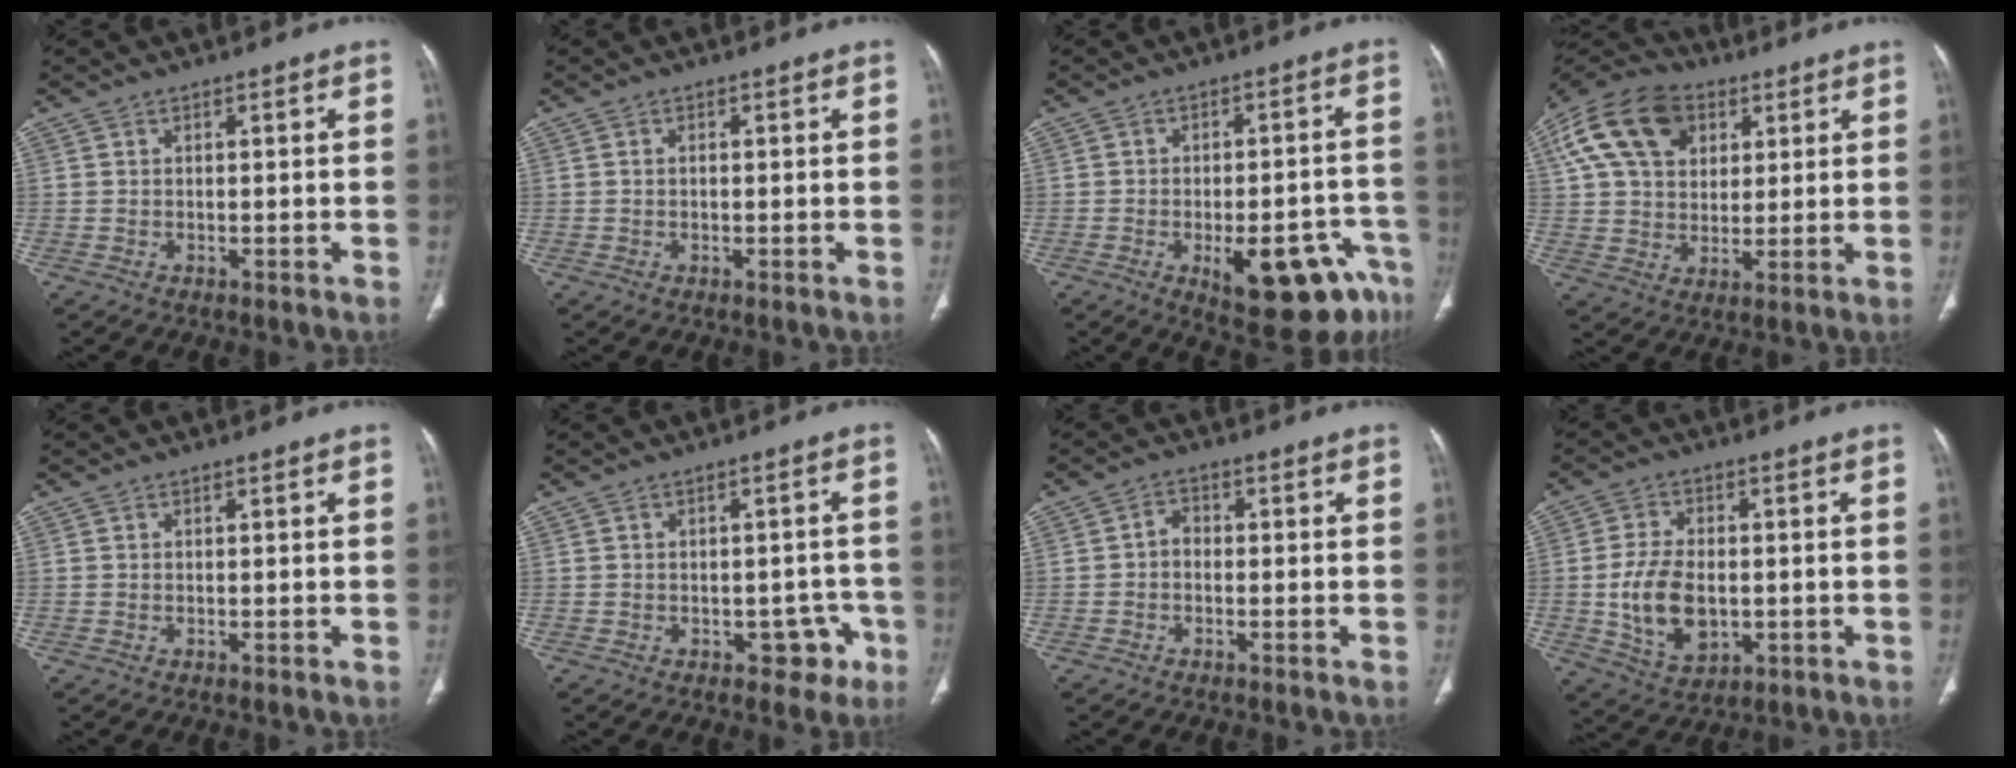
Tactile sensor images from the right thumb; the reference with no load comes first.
{"total": 0.6, "force": [0.0, 0.4, 0.5], "torque": [-0.010, 0.004, 0.000]}
{"total": 15.7, "force": [-8.1, 6.2, 11.9], "torque": [-0.089, 0.047, -0.095]}
{"total": 17.5, "force": [6.6, 12.4, 10.5], "torque": [-0.189, 0.005, 0.110]}
{"total": 0.0}
{"total": 5.0, "force": [-2.4, 3.4, 2.7], "torque": [-0.001, 0.023, -0.025]}
{"total": 2.3, "force": [-0.7, 1.7, 1.4], "torque": [-0.015, 0.013, -0.020]}
{"total": 11.2, "force": [-1.2, 7.2, 8.5], "torque": [-0.143, -0.002, -0.011]}